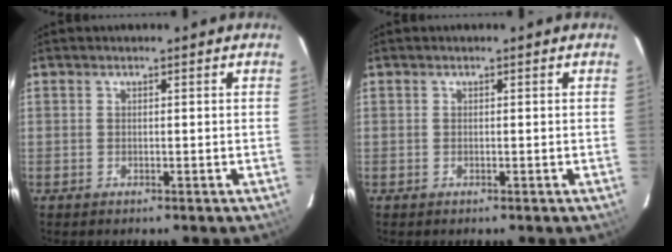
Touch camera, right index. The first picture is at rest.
{"total": 0.0}